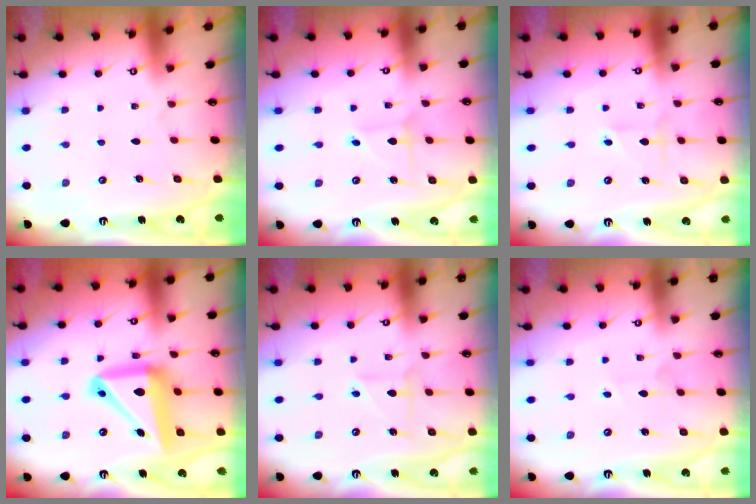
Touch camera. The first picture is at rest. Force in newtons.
{"total": 1.9, "press": 1.9, "slide": 0.2}
{"total": 1.9, "press": 1.9, "slide": 0.3}
{"total": 17.3, "press": 17.2, "slide": 1.9}
{"total": 4.0, "press": 4.0, "slide": 0.5}
{"total": 2.1, "press": 2.1, "slide": 0.2}